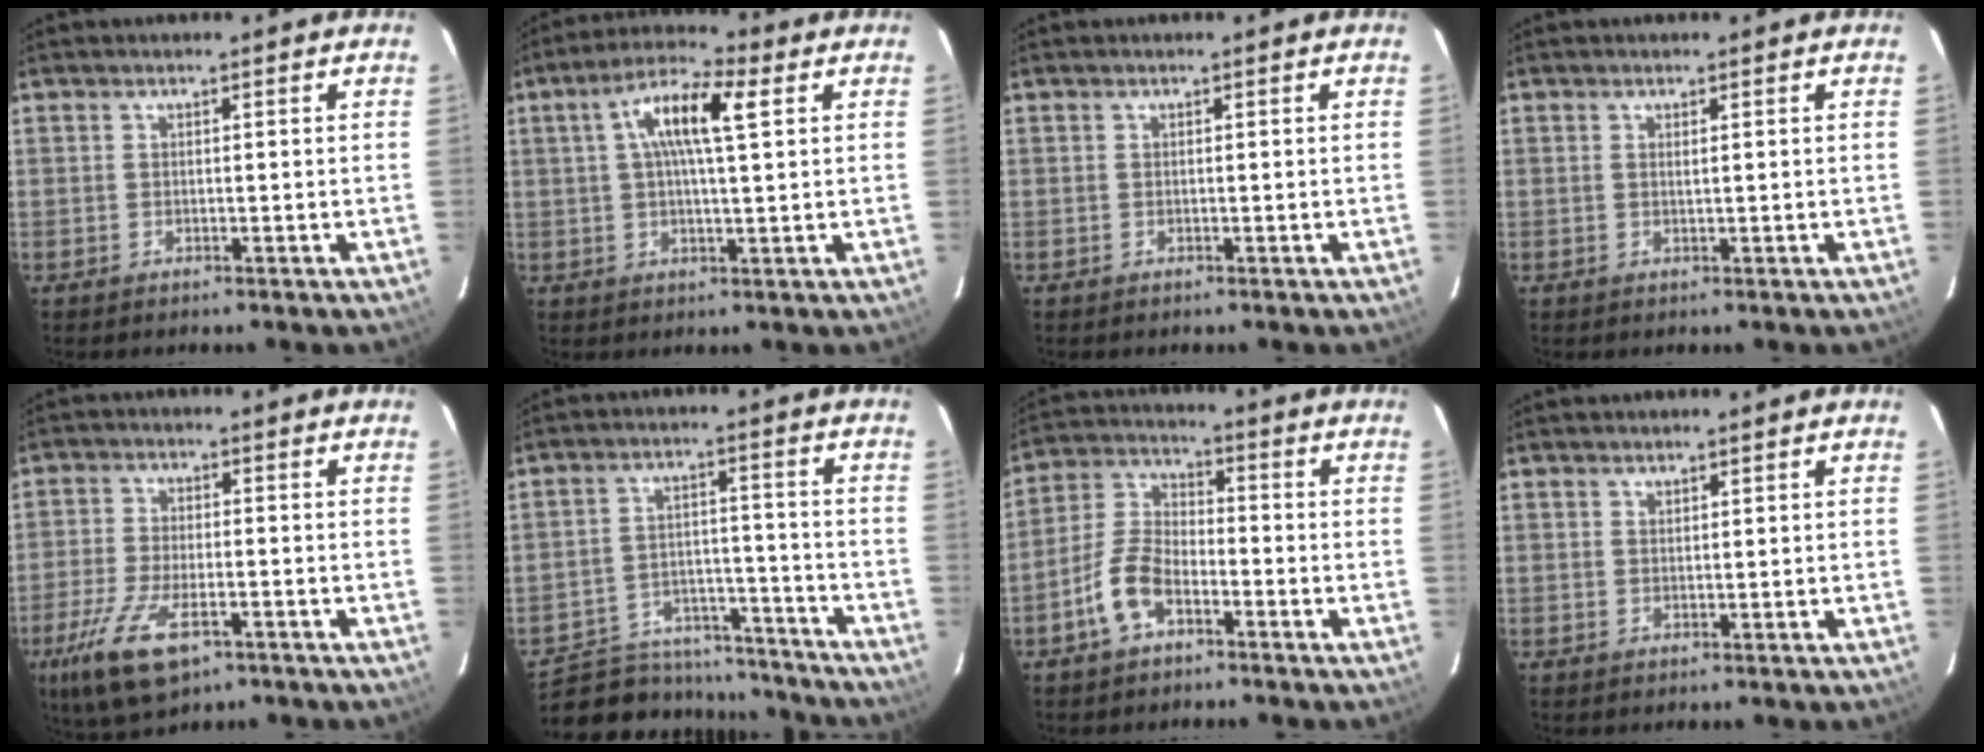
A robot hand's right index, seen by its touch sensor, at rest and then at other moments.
{"total": 9.7, "force": [2.9, 2.3, 9.0], "torque": [-0.162, 0.022, 0.047]}
{"total": 0.0}
{"total": 0.7, "force": [0.3, 0.0, 0.7], "torque": [-0.013, 0.001, 0.005]}
{"total": 11.9, "force": [-6.4, 4.6, 8.8], "torque": [-0.202, -0.031, -0.119]}
{"total": 19.1, "force": [-15.7, 9.1, 6.0], "torque": [-0.137, 0.033, -0.206]}
{"total": 8.3, "force": [-4.6, 4.2, 5.5], "torque": [-0.125, 0.014, -0.091]}
{"total": 0.7, "force": [0.6, 0.3, 0.0], "torque": [0.000, 0.001, 0.012]}